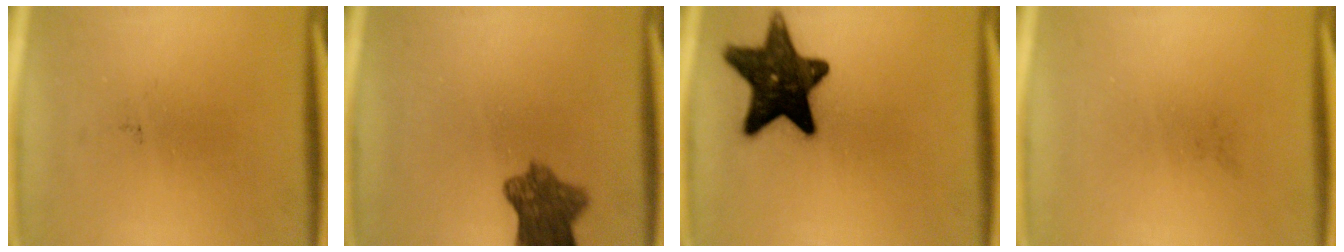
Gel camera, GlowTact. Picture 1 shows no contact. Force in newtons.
{"total": 7.7}
{"total": 15.5}
{"total": 0.0}